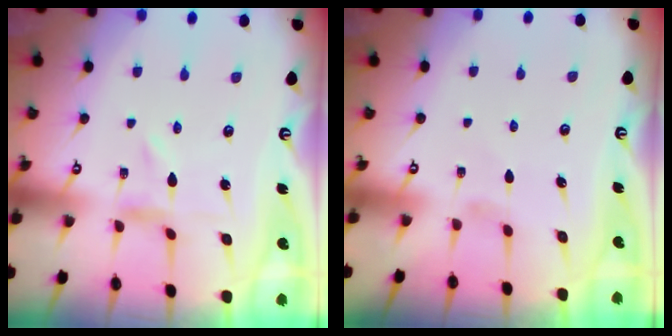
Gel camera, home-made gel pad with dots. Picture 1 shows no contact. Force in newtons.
{"total": 1.3, "press": 1.2, "slide": 0.3}